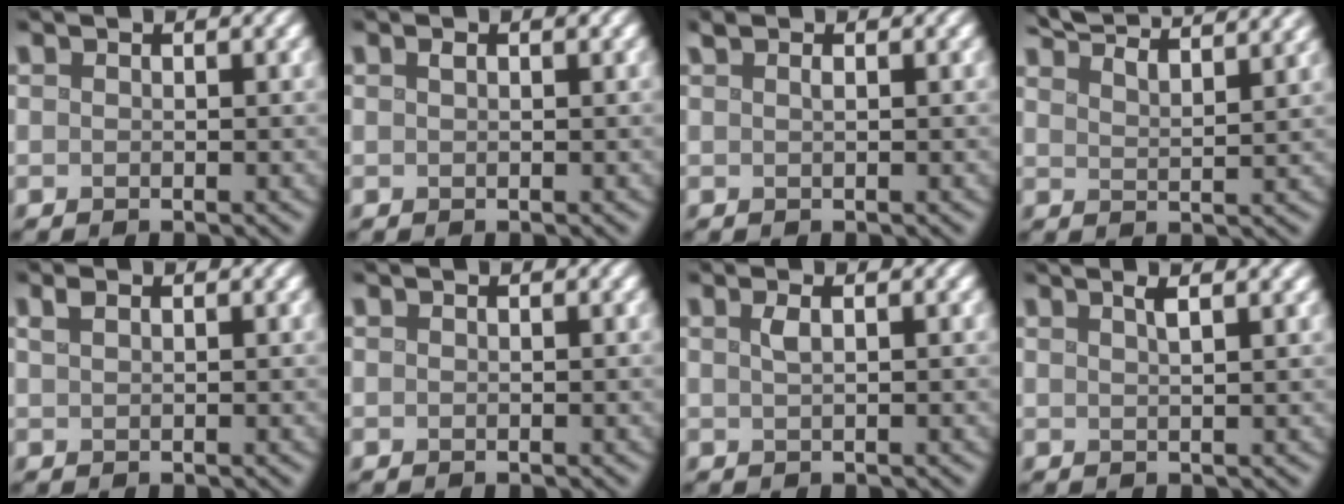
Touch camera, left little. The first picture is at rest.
{"total": 0.8, "force": [0.4, 0.2, 0.6], "torque": [-0.011, 0.003, 0.006]}
{"total": 0.9, "force": [0.5, 0.2, 0.7], "torque": [-0.013, 0.004, 0.009]}
{"total": 9.0, "force": [7.8, 1.9, 4.0], "torque": [-0.044, 0.027, 0.080]}
{"total": 1.2, "force": [0.8, 0.4, 0.8], "torque": [-0.016, 0.006, 0.015]}
{"total": 0.0}
{"total": 1.4, "force": [0.5, 0.4, 1.2], "torque": [-0.021, 0.004, 0.007]}
{"total": 3.2, "force": [1.9, 1.1, 2.3], "torque": [-0.008, 0.016, 0.004]}